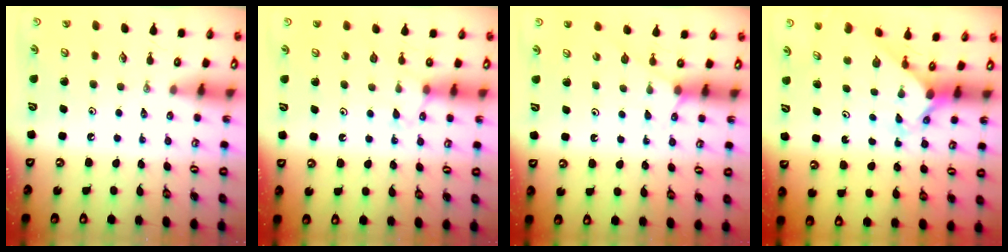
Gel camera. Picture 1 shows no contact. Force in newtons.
{"total": 6.5, "press": 6.4, "slide": 0.9}
{"total": 4.1, "press": 4.1, "slide": 0.5}
{"total": 2.4, "press": 2.4, "slide": 0.3}